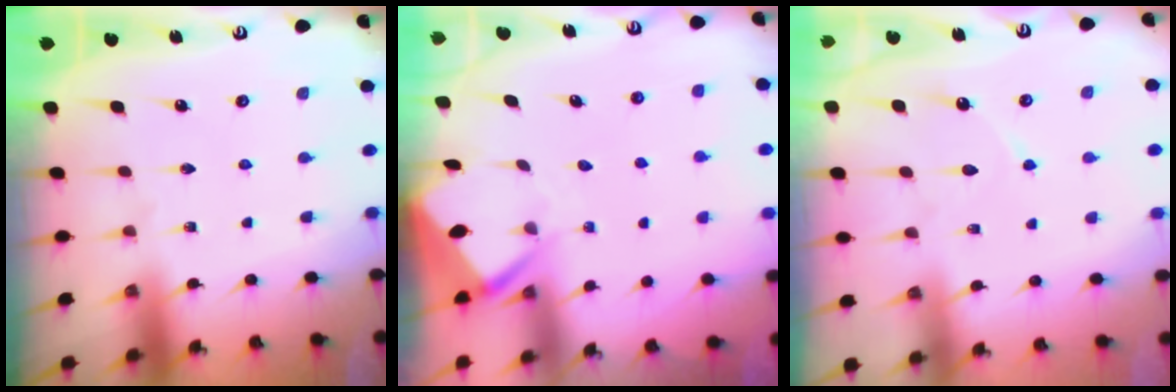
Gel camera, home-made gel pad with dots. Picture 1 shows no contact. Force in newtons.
{"total": 3.3, "press": 3.3, "slide": 0.3}
{"total": 5.0, "press": 5.0, "slide": 0.6}